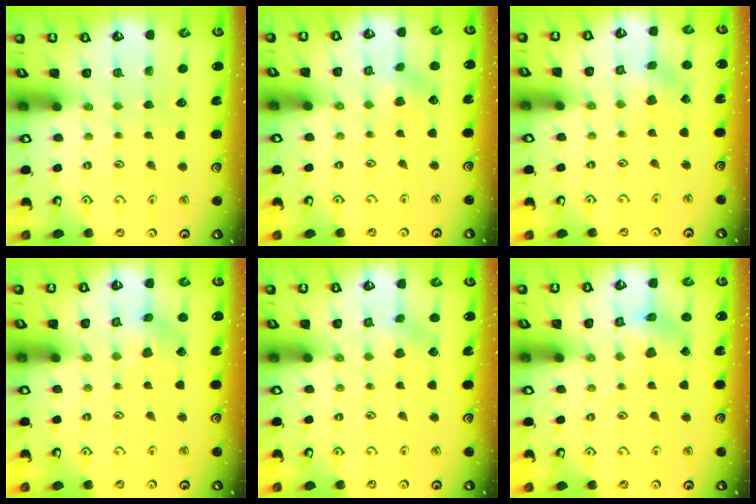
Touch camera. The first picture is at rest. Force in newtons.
{"total": 2.5, "press": 2.4, "slide": 0.6}
{"total": 2.0, "press": 2.0, "slide": 0.1}
{"total": 4.3, "press": 4.3, "slide": 0.5}
{"total": 3.0, "press": 3.0, "slide": 0.3}
{"total": 5.9, "press": 5.9, "slide": 0.5}